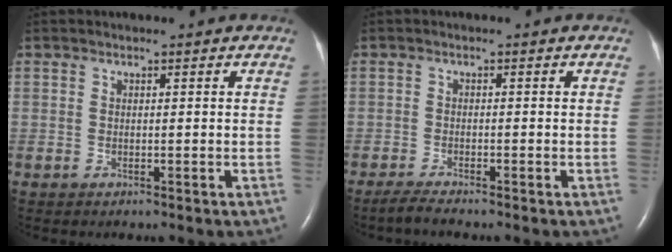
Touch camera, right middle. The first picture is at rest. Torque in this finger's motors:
{"motor_torque": [0.10, -0.09, -0.04, 0.00]}